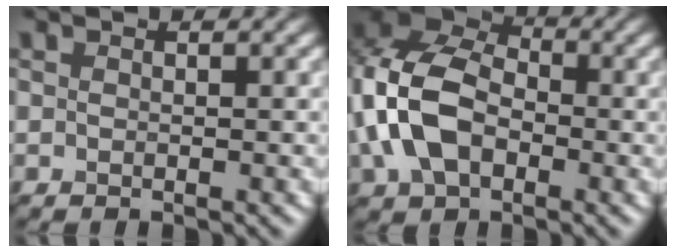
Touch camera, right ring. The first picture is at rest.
{"total": 9.3, "force": [-1.5, 6.4, 6.6], "torque": [-0.163, 0.010, -0.044]}